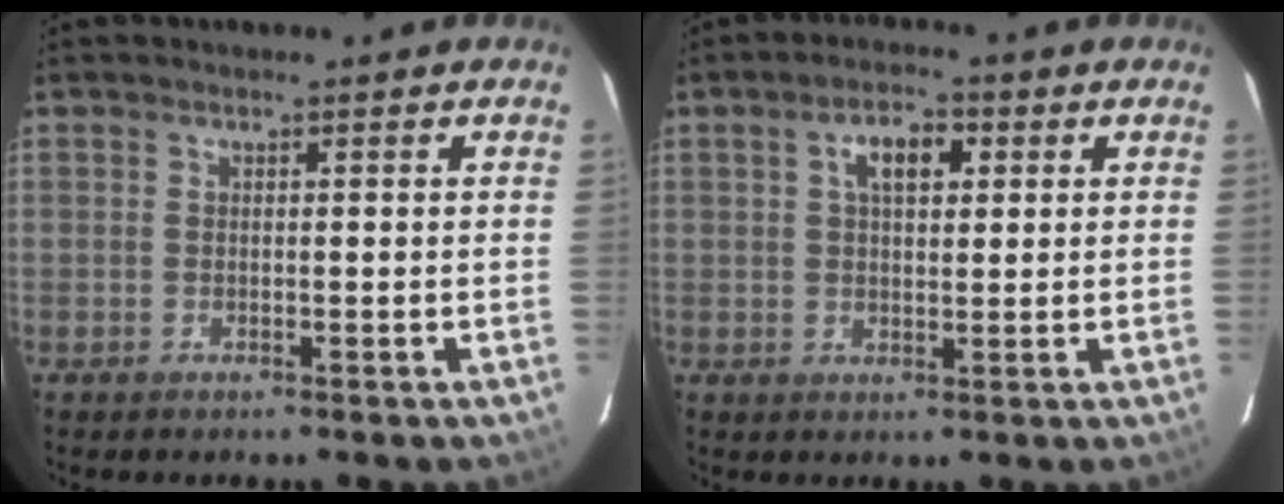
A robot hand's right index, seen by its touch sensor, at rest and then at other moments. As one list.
[{"total": 5.6, "force": [1.9, 2.7, 4.5], "torque": [-0.075, 0.016, 0.035]}]